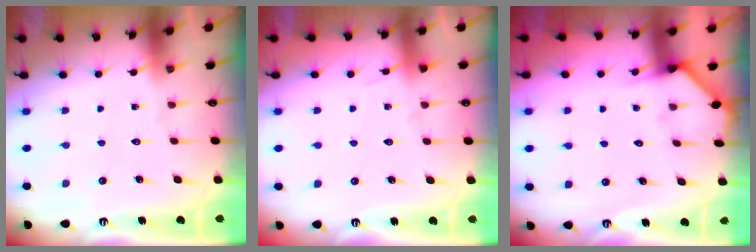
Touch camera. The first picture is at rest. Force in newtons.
{"total": 3.8, "press": 3.8, "slide": 0.6}
{"total": 2.6, "press": 2.6, "slide": 0.2}